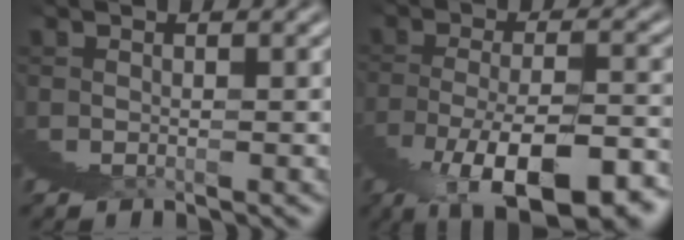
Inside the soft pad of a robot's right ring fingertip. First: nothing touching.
{"total": 8.1, "force": [-2.5, 3.3, 7.0], "torque": [-0.117, -0.016, -0.021]}